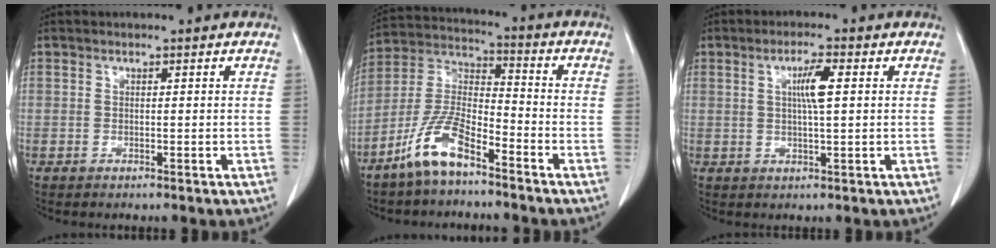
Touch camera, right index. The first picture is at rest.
{"total": 10.2, "force": [-6.9, 2.6, 7.0], "torque": [-0.155, -0.003, -0.141]}
{"total": 4.4, "force": [1.0, 0.2, 4.3], "torque": [-0.075, 0.000, 0.017]}